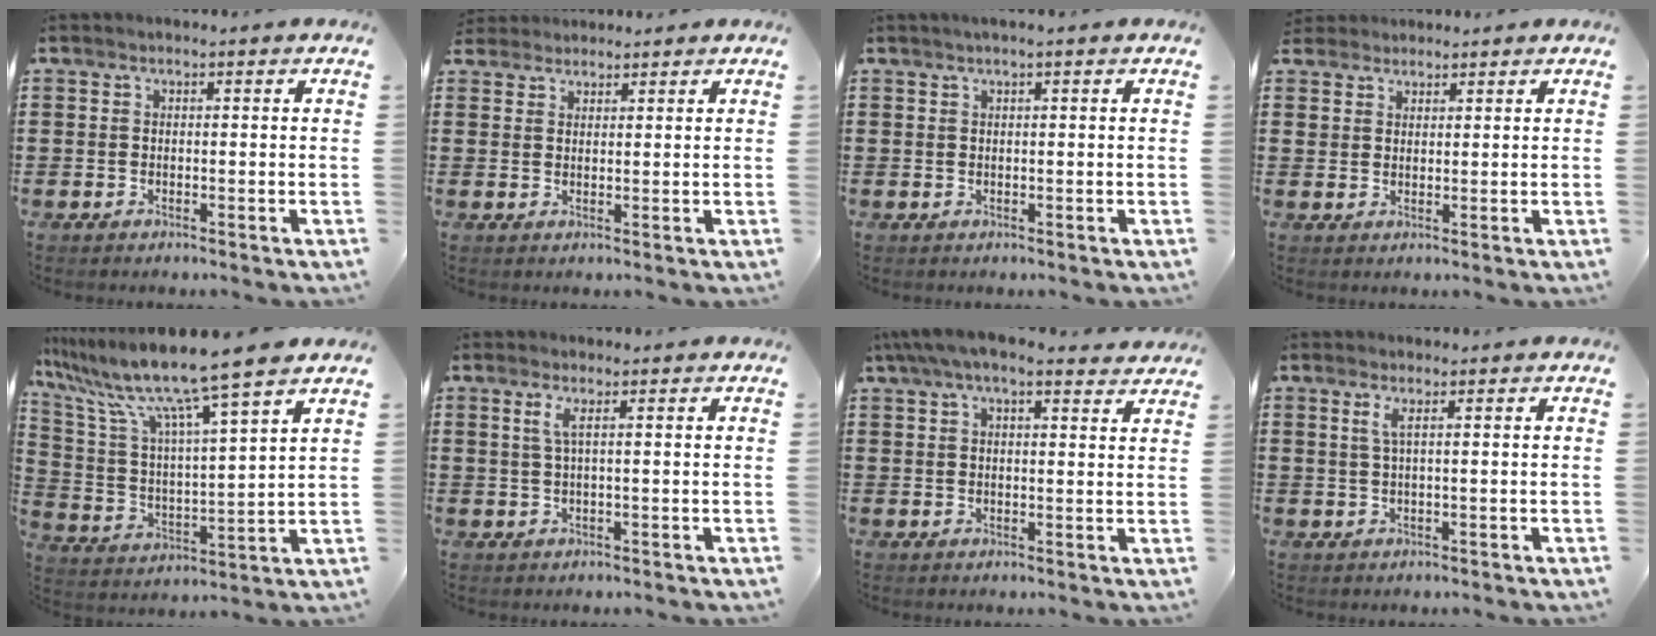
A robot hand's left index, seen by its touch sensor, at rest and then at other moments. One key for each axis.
{"total": 1.9, "fx": 1.8, "fy": 0.6, "fz": -0.2, "tx": -0.002, "ty": 0.004, "tz": 0.036}
{"total": 0.9, "fx": 0.4, "fy": 0.0, "fz": 0.8, "tx": -0.013, "ty": -0.001, "tz": 0.007}
{"total": 2.4, "fx": 2.0, "fy": 1.4, "fz": -0.3, "tx": -0.005, "ty": 0.009, "tz": 0.039}
{"total": 10.9, "fx": 9.1, "fy": -0.6, "fz": 5.9, "tx": -0.153, "ty": -0.058, "tz": 0.147}
{"total": 1.9, "fx": 0.6, "fy": -0.1, "fz": 1.8, "tx": -0.038, "ty": -0.003, "tz": 0.009}
{"total": 5.3, "fx": 4.0, "fy": 1.3, "fz": 3.2, "tx": -0.073, "ty": -0.001, "tz": 0.073}
{"total": 1.6, "fx": 0.6, "fy": -0.1, "fz": 1.5, "tx": -0.032, "ty": -0.002, "tz": 0.010}